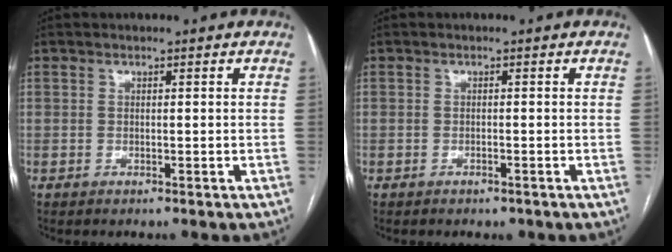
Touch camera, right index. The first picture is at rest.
{"total": 0.9, "force": [-0.6, 0.4, 0.4], "torque": [-0.011, -0.002, -0.005]}